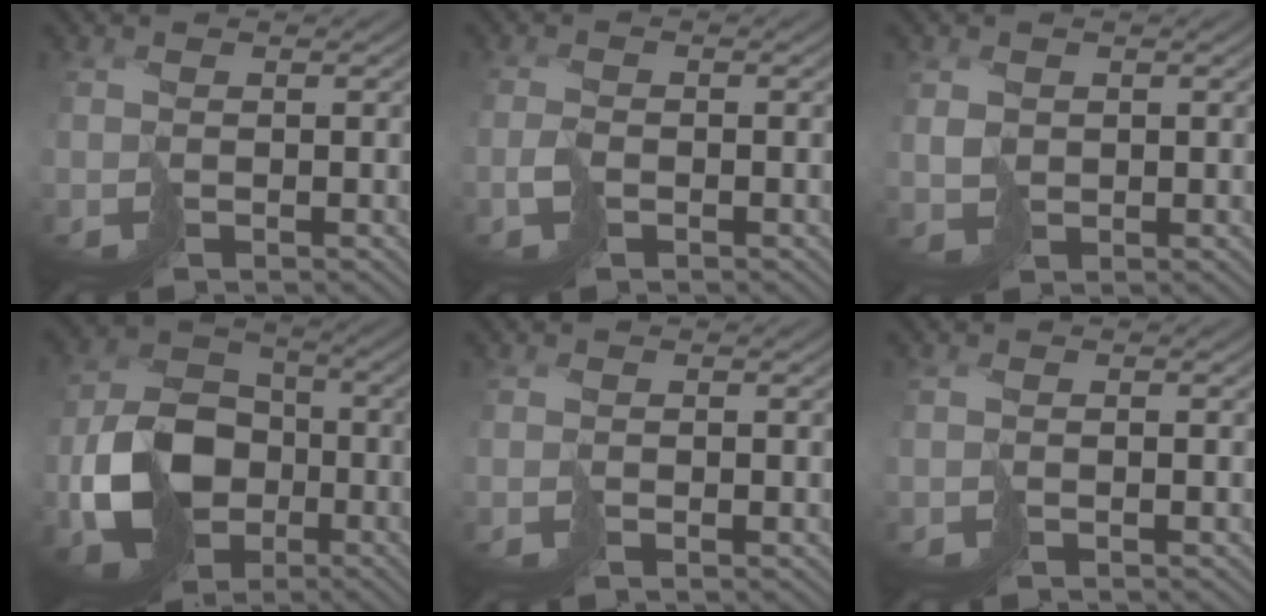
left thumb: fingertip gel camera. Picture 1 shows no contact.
{"total": 1.5, "force": [-0.8, 0.9, 0.9], "torque": [-0.021, -0.002, -0.014]}
{"total": 1.9, "force": [1.1, 1.5, 0.3], "torque": [-0.005, -0.002, 0.029]}
{"total": 11.7, "force": [-3.3, 9.1, 6.5], "torque": [-0.129, -0.019, -0.066]}
{"total": 0.8, "force": [-0.1, 0.2, 0.8], "torque": [-0.014, -0.002, 0.001]}
{"total": 1.0, "force": [-0.1, 0.2, 1.0], "torque": [-0.019, -0.001, -0.003]}